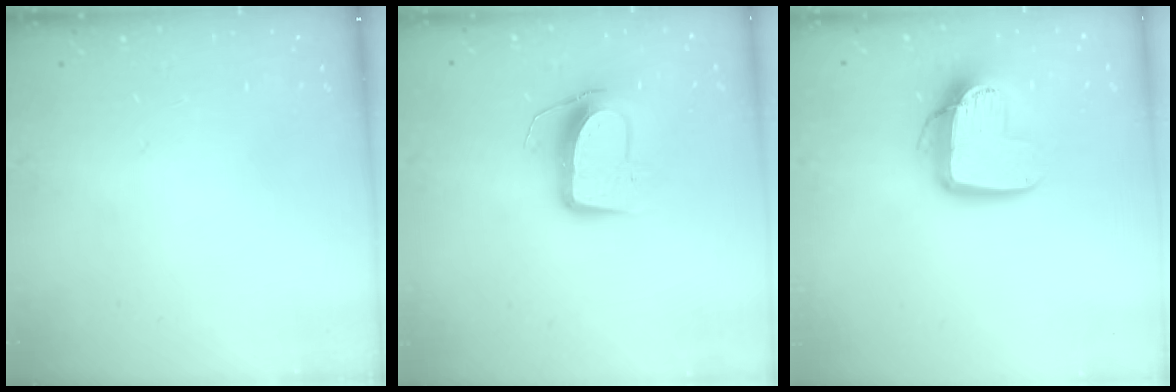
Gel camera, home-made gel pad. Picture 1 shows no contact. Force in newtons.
{"total": 10.8, "press": 10.7, "slide": 0.7}
{"total": 12.9, "press": 12.8, "slide": 1.1}